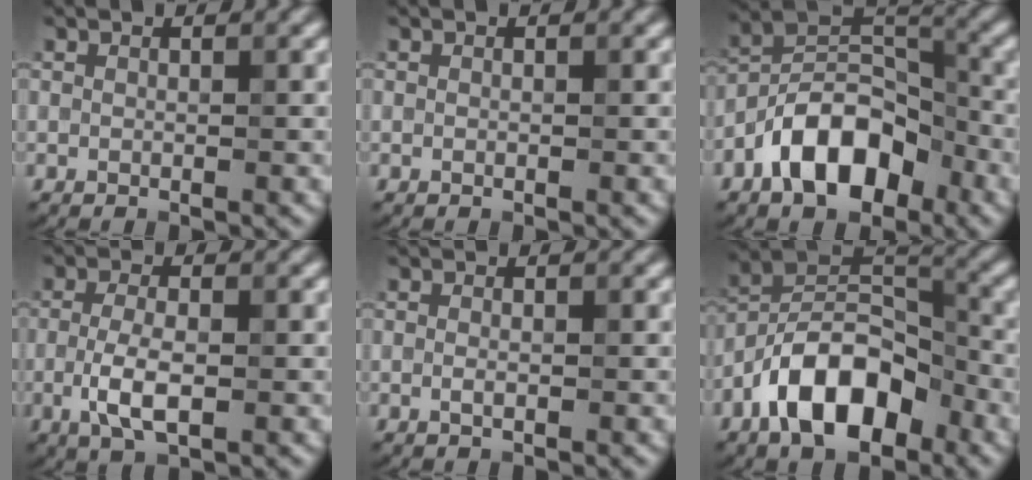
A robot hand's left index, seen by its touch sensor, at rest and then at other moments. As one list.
[{"total": 0.0}, {"total": 8.8, "force": [-4.5, 4.8, 5.8], "torque": [-0.087, 0.015, -0.092]}, {"total": 3.9, "force": [-0.9, 1.5, 3.5], "torque": [-0.079, -0.005, -0.022]}, {"total": 0.7, "force": [-0.1, 0.2, 0.7], "torque": [-0.015, -0.003, -0.003]}, {"total": 9.8, "force": [-5.1, 4.9, 6.8], "torque": [-0.106, 0.020, -0.102]}]